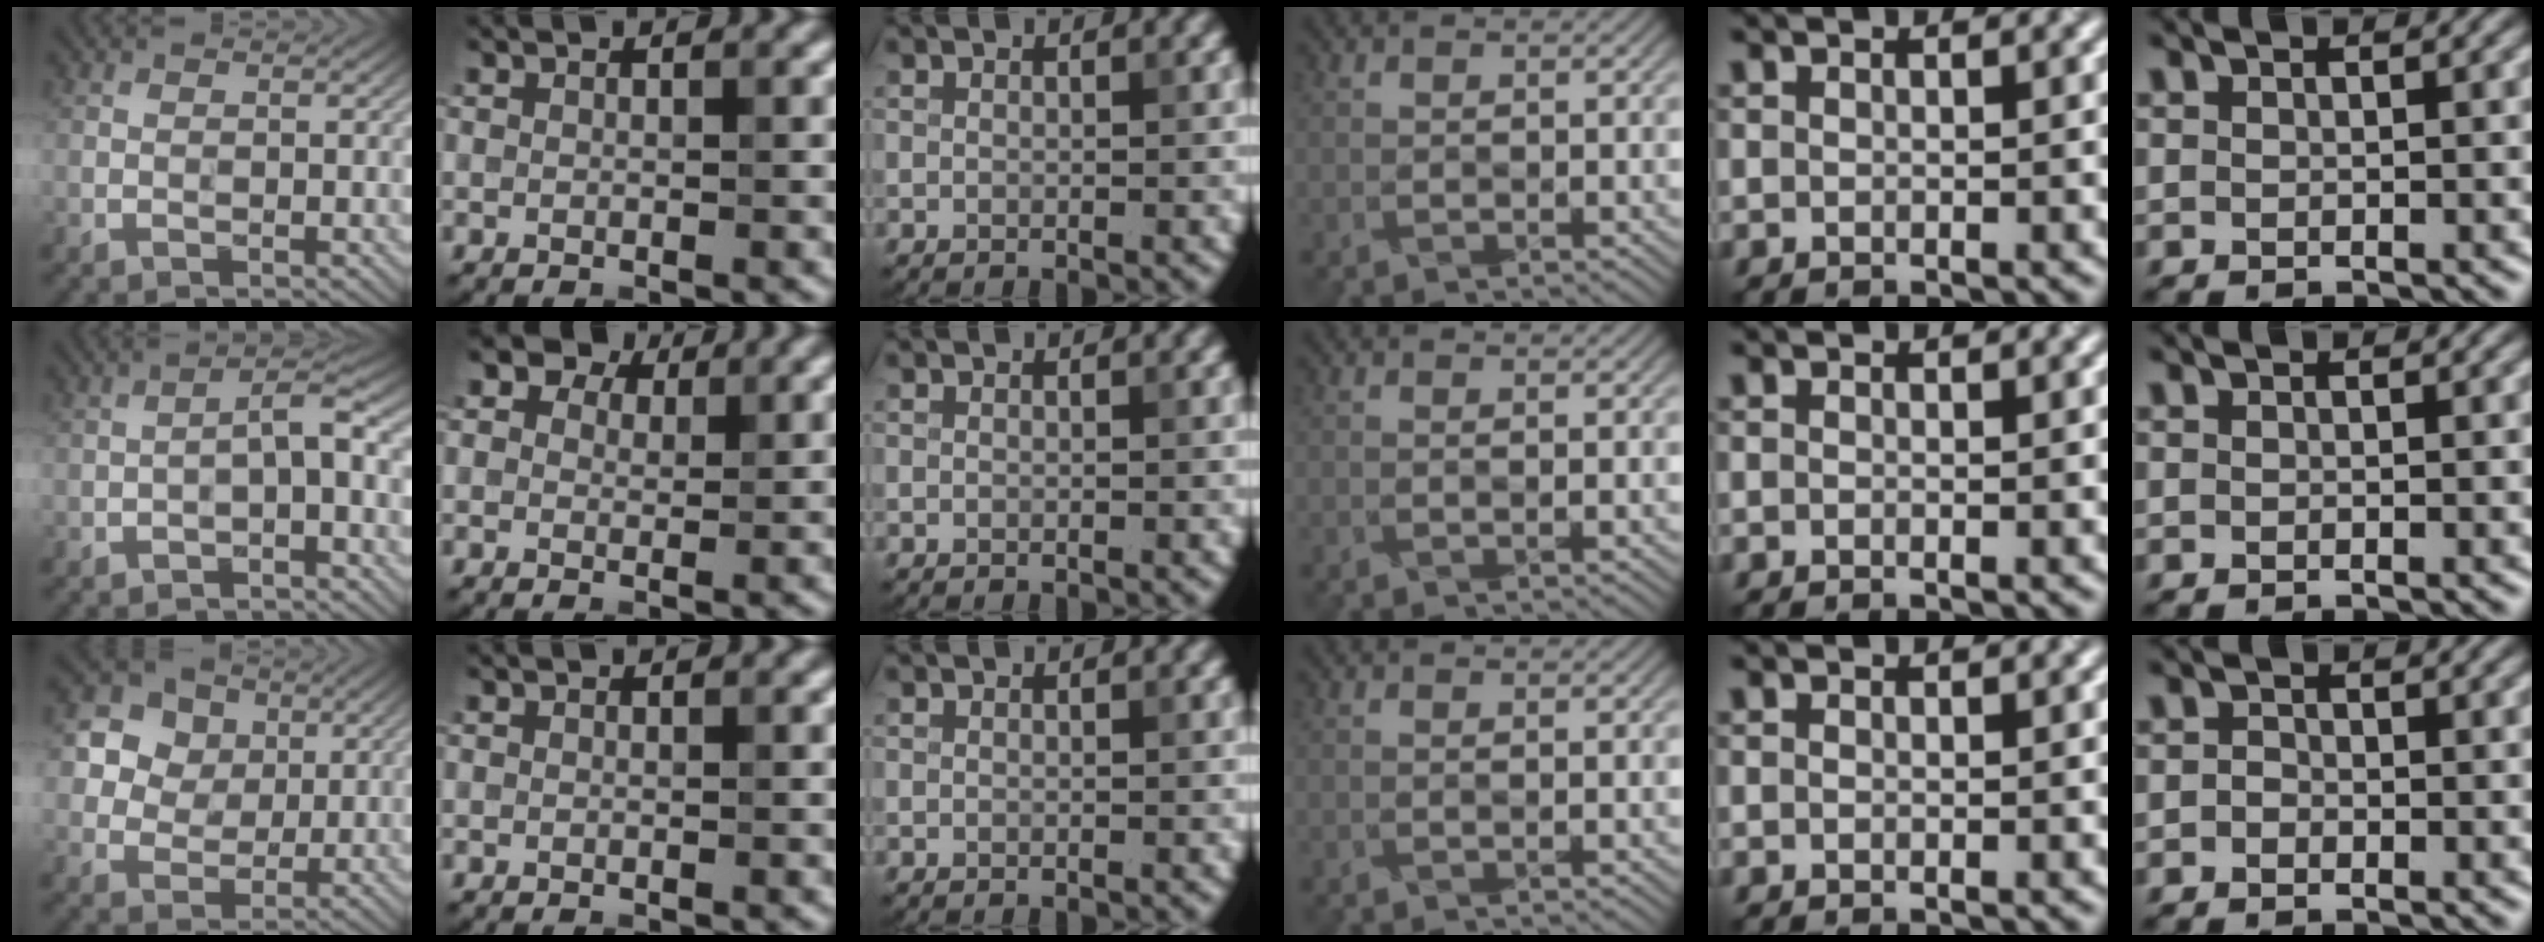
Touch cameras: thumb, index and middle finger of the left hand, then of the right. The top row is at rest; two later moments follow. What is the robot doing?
{"motion": "wrap", "object": "paper"}